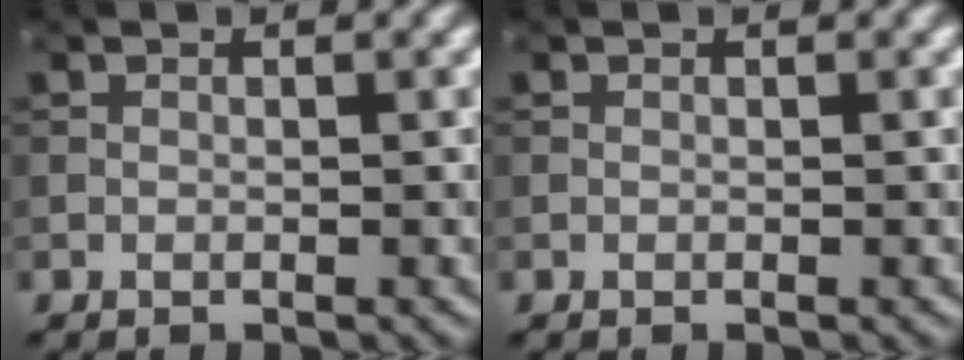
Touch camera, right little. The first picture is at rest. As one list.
[{"total": 0.0}]